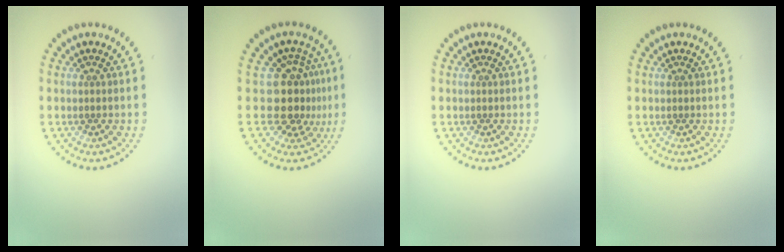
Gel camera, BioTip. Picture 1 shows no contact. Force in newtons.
{"total": 4.1, "press": 3.1, "slide": 2.7}
{"total": 0.0}
{"total": 0.0}